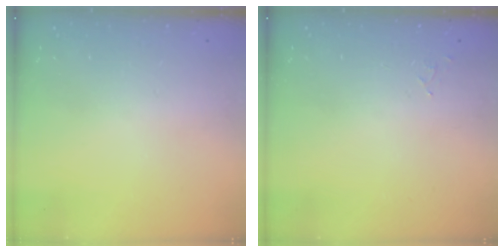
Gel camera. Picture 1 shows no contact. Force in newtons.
{"total": 5.2, "press": 5.2, "slide": 0.4}